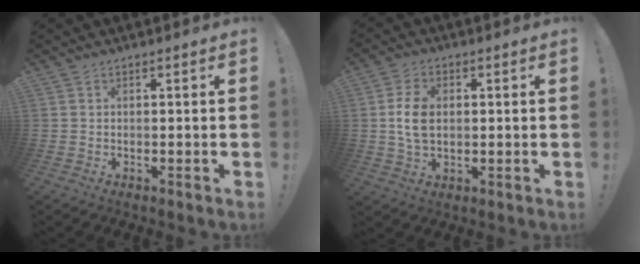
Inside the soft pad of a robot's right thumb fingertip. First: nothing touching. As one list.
[{"total": 8.8, "force": [0.5, 6.0, 6.5], "torque": [-0.113, 0.003, 0.008]}]